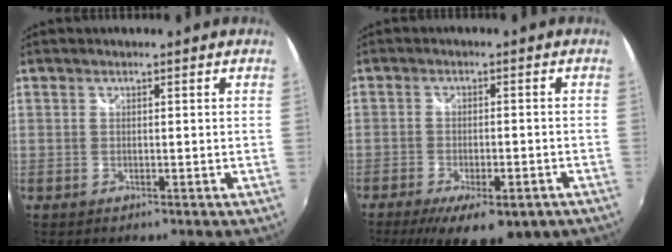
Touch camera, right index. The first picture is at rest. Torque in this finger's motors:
{"motor_torque": [1.55, -0.59, 0.72, 0.14]}